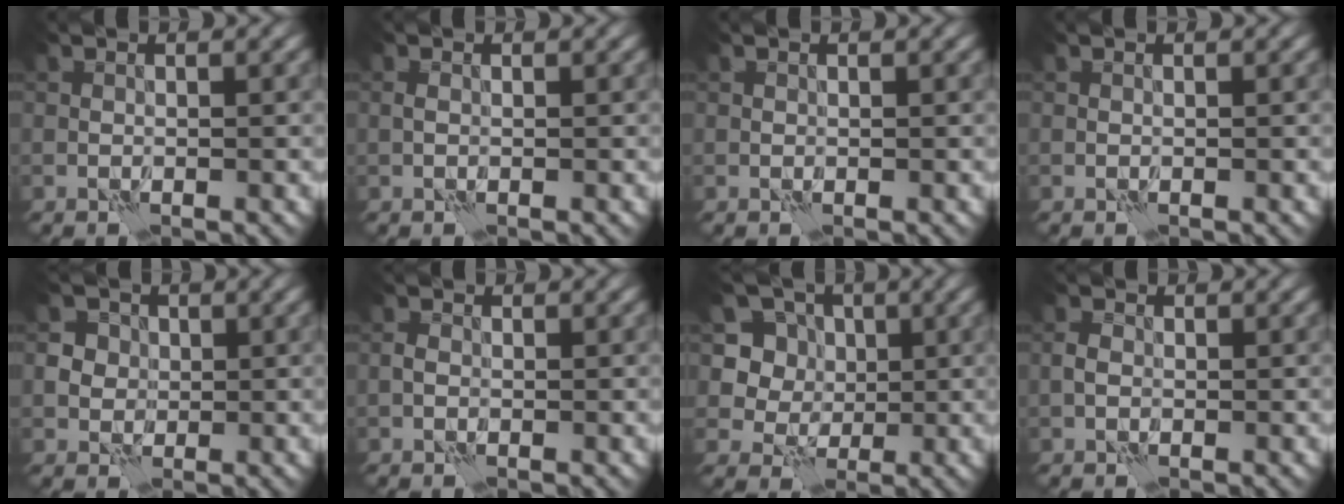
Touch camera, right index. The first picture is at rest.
{"total": 0.8, "force": [0.0, 0.6, 0.6], "torque": [-0.013, 0.002, -0.001]}
{"total": 0.0}
{"total": 0.0}
{"total": 3.8, "force": [1.1, 3.3, 1.4], "torque": [-0.015, 0.009, 0.011]}
{"total": 1.0, "force": [-0.2, 0.8, 0.5], "torque": [-0.010, 0.001, -0.008]}
{"total": 5.9, "force": [1.6, 5.2, 2.2], "torque": [-0.045, -0.003, 0.028]}
{"total": 1.4, "force": [-0.2, 1.1, 0.8], "torque": [-0.017, 0.003, -0.008]}